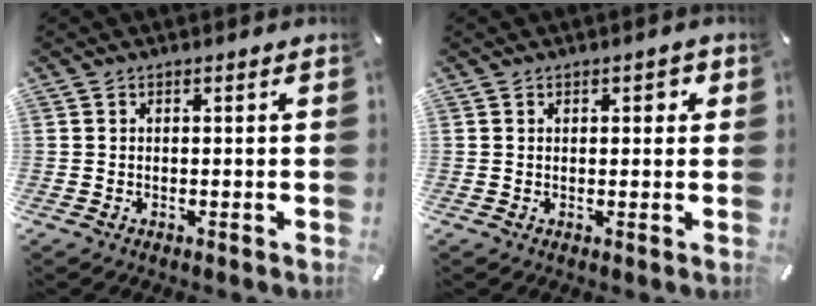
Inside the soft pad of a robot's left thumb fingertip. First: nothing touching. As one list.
[{"total": 1.8, "force": [0.7, 1.0, 1.3], "torque": [-0.018, 0.003, 0.009]}]